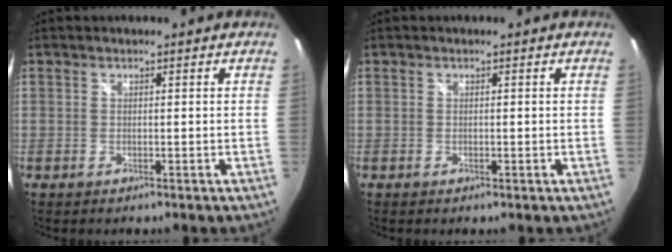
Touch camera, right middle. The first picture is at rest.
{"total": 0.0}